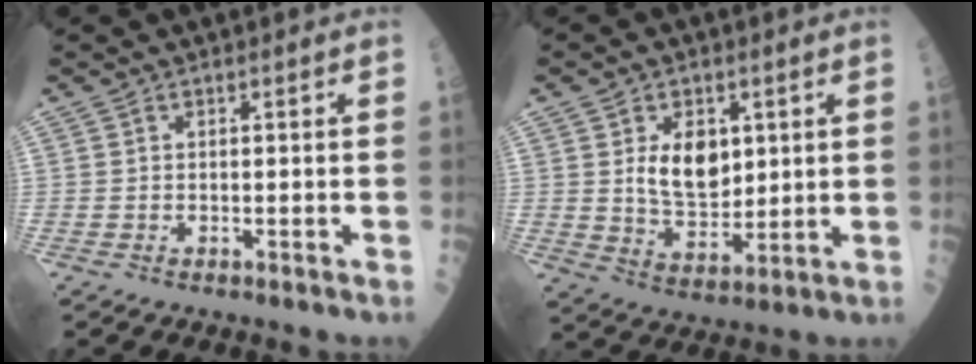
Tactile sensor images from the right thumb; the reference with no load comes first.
{"total": 9.4, "force": [2.4, 6.0, 6.9], "torque": [-0.086, -0.021, 0.055]}